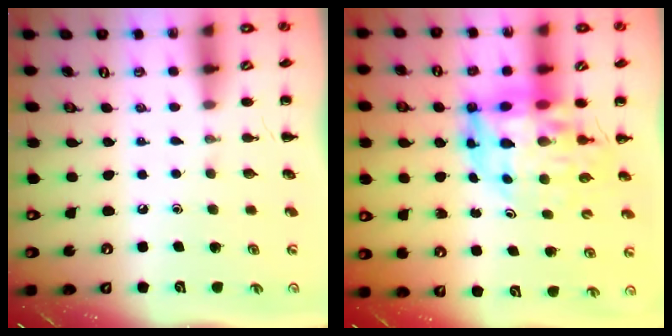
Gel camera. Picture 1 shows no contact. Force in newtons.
{"total": 14.2, "press": 13.5, "slide": 4.4}